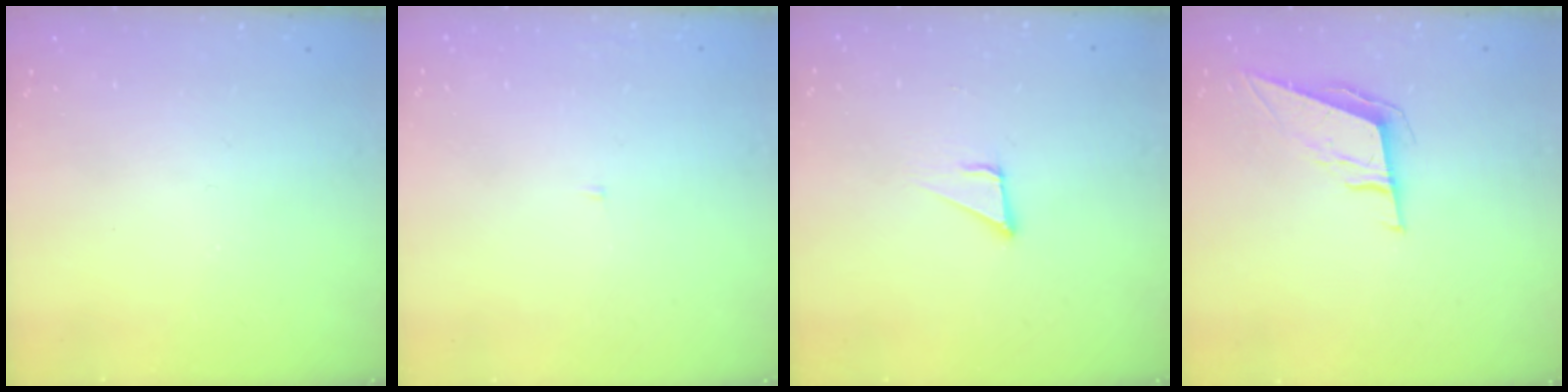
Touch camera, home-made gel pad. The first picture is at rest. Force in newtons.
{"total": 2.1, "press": 2.1, "slide": 0.2}
{"total": 2.1, "press": 2.1, "slide": 0.1}
{"total": 7.4, "press": 7.1, "slide": 2.2}